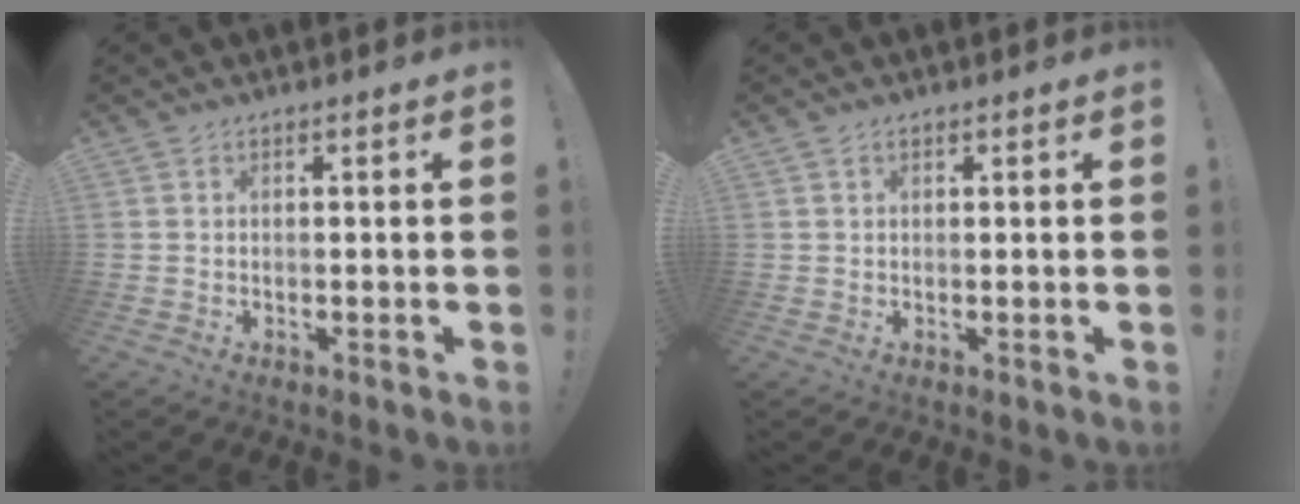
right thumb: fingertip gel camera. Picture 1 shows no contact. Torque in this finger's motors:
{"motor_torque": [-0.29, 0.11, 0.04, 0.13, 0.05]}